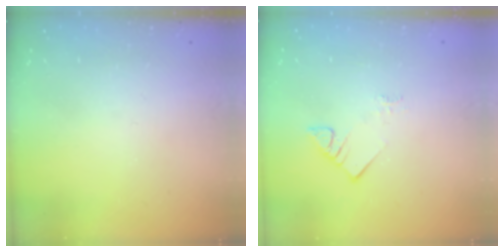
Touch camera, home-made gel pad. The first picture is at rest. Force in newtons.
{"total": 4.0, "press": 3.9, "slide": 0.3}